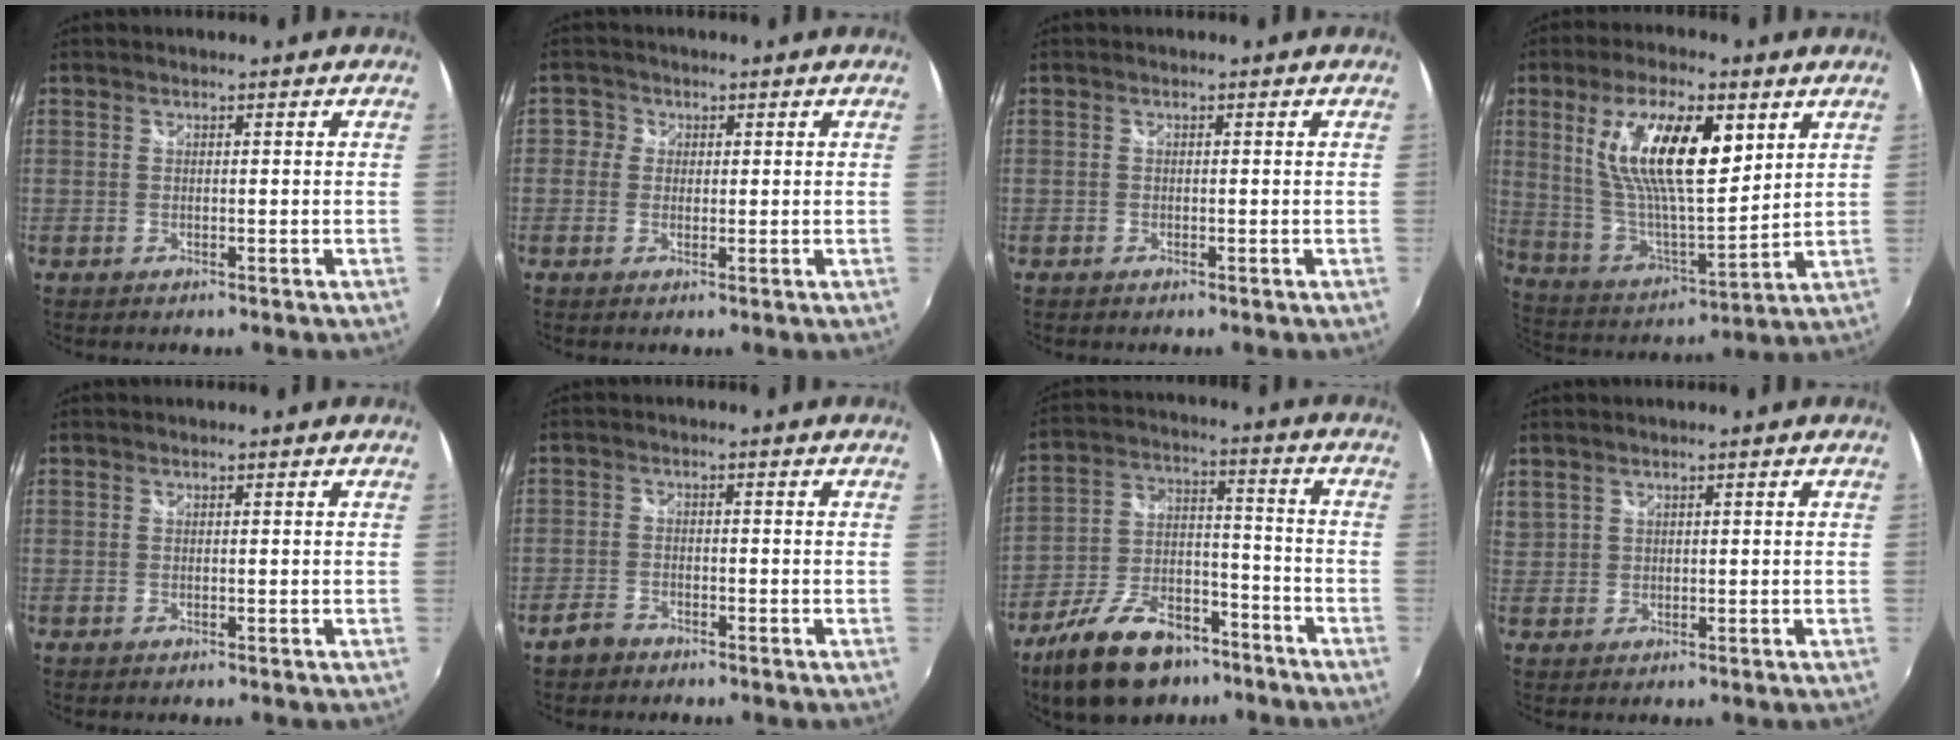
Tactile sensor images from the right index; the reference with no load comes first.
{"total": 2.5, "force": [-0.1, 2.5, 0.3], "torque": [0.001, 0.003, -0.008]}
{"total": 0.6, "force": [-0.5, 0.4, 0.1], "torque": [-0.003, -0.002, -0.011]}
{"total": 18.8, "force": [7.2, 6.6, 16.1], "torque": [-0.299, 0.003, 0.139]}
{"total": 0.0}
{"total": 3.3, "force": [-2.6, 1.9, 0.9], "torque": [-0.033, 0.005, -0.047]}
{"total": 18.4, "force": [-12.7, 9.2, 9.6], "torque": [-0.199, 0.004, -0.206]}
{"total": 3.2, "force": [2.0, 2.4, 0.7], "torque": [-0.006, 0.008, 0.045]}